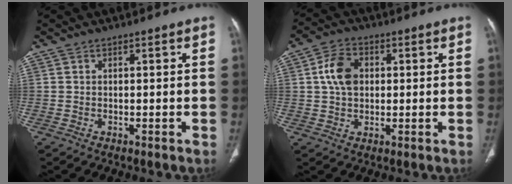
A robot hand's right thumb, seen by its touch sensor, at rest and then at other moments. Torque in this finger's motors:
{"motor_torque": [1.23, 1.07, 0.82, -0.04, 0.26]}